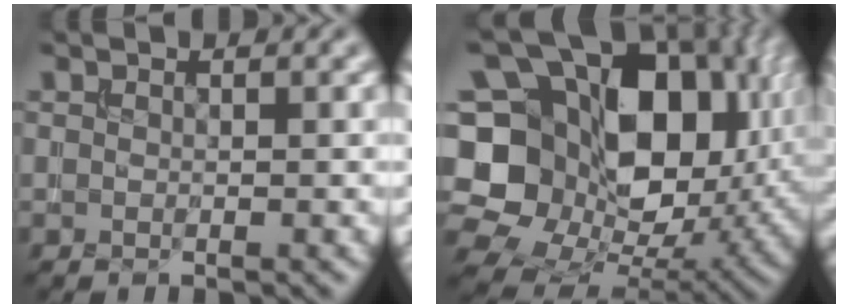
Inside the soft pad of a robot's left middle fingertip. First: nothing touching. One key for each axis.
{"total": 17.7, "fx": 2.3, "fy": 13.4, "fz": 11.3, "tx": -0.227, "ty": 0.008, "tz": 0.056}